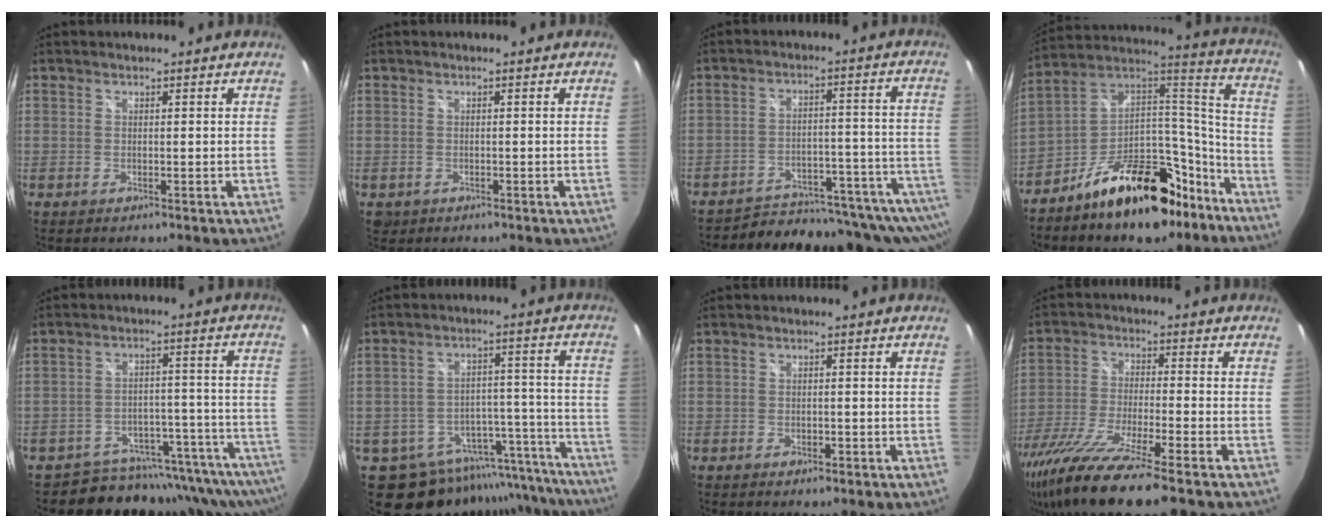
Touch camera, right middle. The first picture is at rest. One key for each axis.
{"total": 1.9, "fx": -0.6, "fy": 1.7, "fz": 0.7, "tx": -0.017, "ty": -0.005, "tz": -0.006}
{"total": 25.4, "fx": -23.6, "fy": 4.6, "fz": 8.2, "tx": -0.096, "ty": -0.014, "tz": -0.301}
{"total": 22.3, "fx": -14.2, "fy": 10.6, "fz": 13.5, "tx": -0.211, "ty": 0.056, "tz": -0.212}
{"total": 16.5, "fx": -15.8, "fy": 4.2, "fz": 1.8, "tx": -0.018, "ty": 0.029, "tz": -0.212}
{"total": 19.7, "fx": -16.9, "fy": 8.4, "fz": 5.7, "tx": -0.095, "ty": 0.037, "tz": -0.215}
{"total": 1.6, "fx": -1.0, "fy": 1.0, "fz": 0.8, "tx": -0.015, "ty": -0.004, "tz": -0.015}
{"total": 17.5, "fx": -13.4, "fy": 1.0, "fz": 11.1, "tx": -0.229, "ty": -0.055, "tz": -0.243}